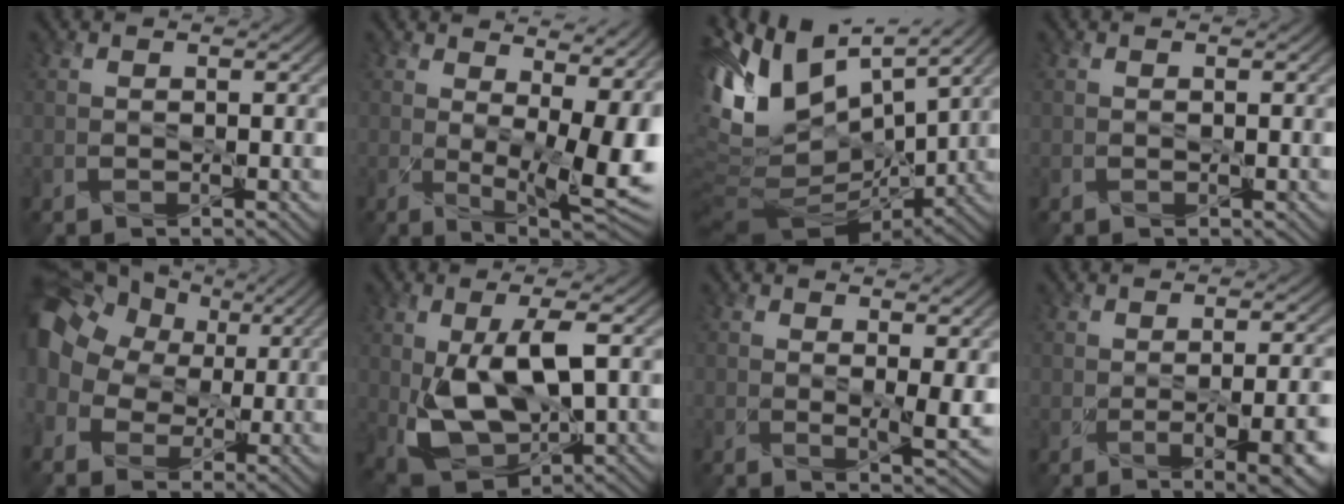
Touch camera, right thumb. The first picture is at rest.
{"total": 13.3, "force": [2.5, 6.0, 11.6], "torque": [-0.138, -0.004, 0.063]}
{"total": 13.7, "force": [4.1, 6.8, 11.2], "torque": [-0.245, 0.001, 0.092]}
{"total": 0.0}
{"total": 12.9, "force": [3.3, 9.7, 7.7], "torque": [-0.205, 0.010, 0.064]}
{"total": 11.6, "force": [0.7, 5.7, 10.0], "torque": [-0.208, -0.010, 0.021]}
{"total": 3.3, "force": [1.2, 0.7, 3.0], "torque": [-0.058, -0.012, 0.024]}
{"total": 6.3, "force": [-2.2, 2.1, 5.6], "torque": [-0.080, -0.012, -0.019]}